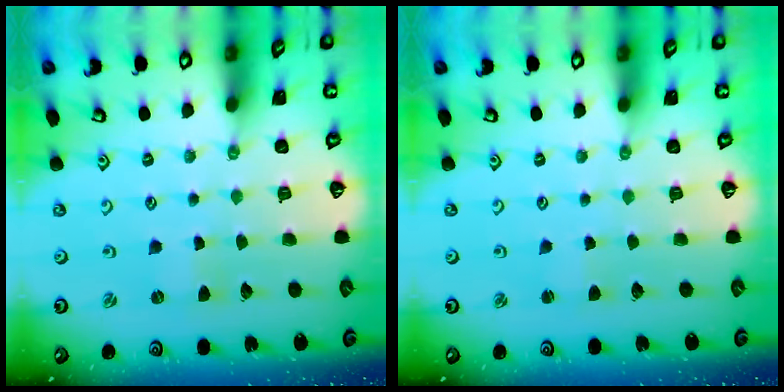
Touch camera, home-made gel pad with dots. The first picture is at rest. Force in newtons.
{"total": 1.8, "press": 1.8, "slide": 0.2}